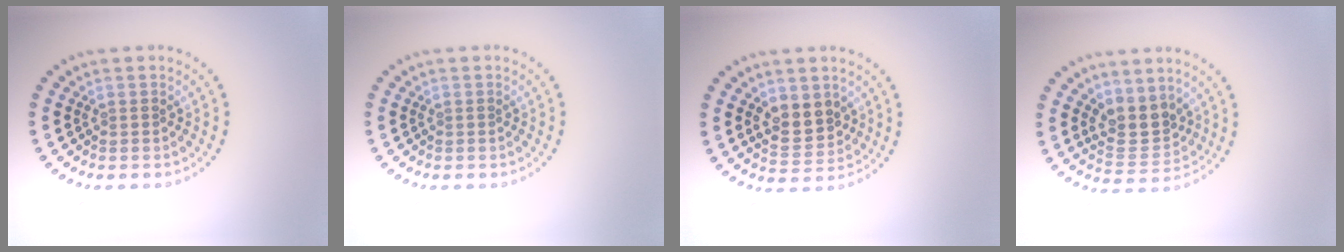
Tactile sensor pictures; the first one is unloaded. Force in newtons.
{"total": 0.0}
{"total": 3.3, "press": 3.2, "slide": 1.0}
{"total": 3.4, "press": 3.0, "slide": 1.7}